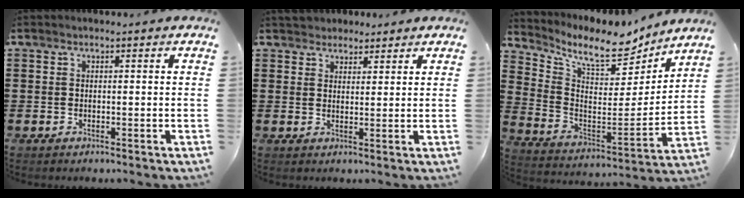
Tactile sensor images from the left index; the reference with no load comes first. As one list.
[{"total": 2.6, "force": [2.3, 1.2, -0.2], "torque": [-0.005, 0.005, 0.044]}, {"total": 9.3, "force": [7.9, 2.6, 4.3], "torque": [-0.105, -0.059, 0.130]}]